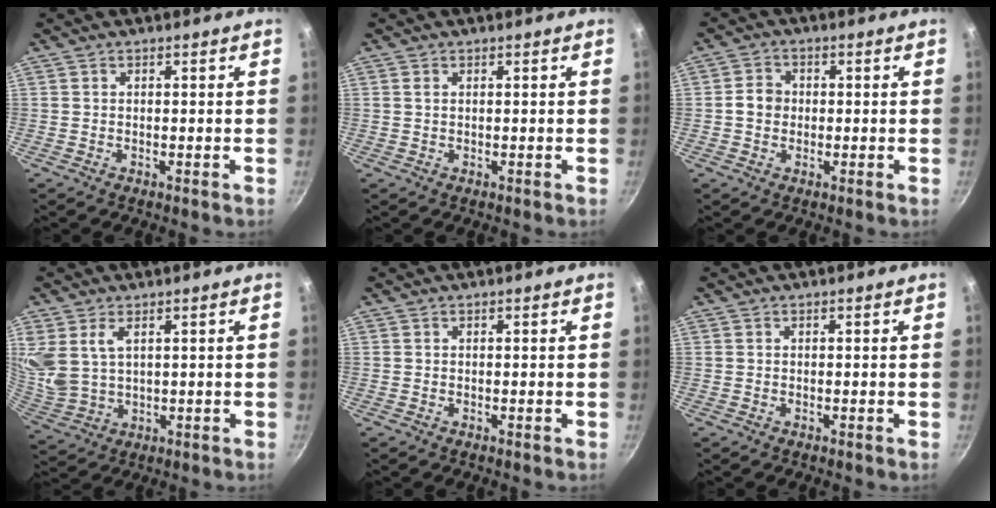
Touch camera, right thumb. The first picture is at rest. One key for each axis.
{"total": 0.7, "fx": 0.2, "fy": 0.4, "fz": 0.5, "tx": -0.009, "ty": 0.001, "tz": 0.004}
{"total": 3.9, "fx": -0.3, "fy": 3.4, "fz": 1.9, "tx": -0.016, "ty": 0.013, "tz": -0.011}
{"total": 8.0, "fx": 3.2, "fy": 5.0, "fz": 5.4, "tx": -0.102, "ty": -0.022, "tz": 0.076}
{"total": 0.0}
{"total": 0.0}